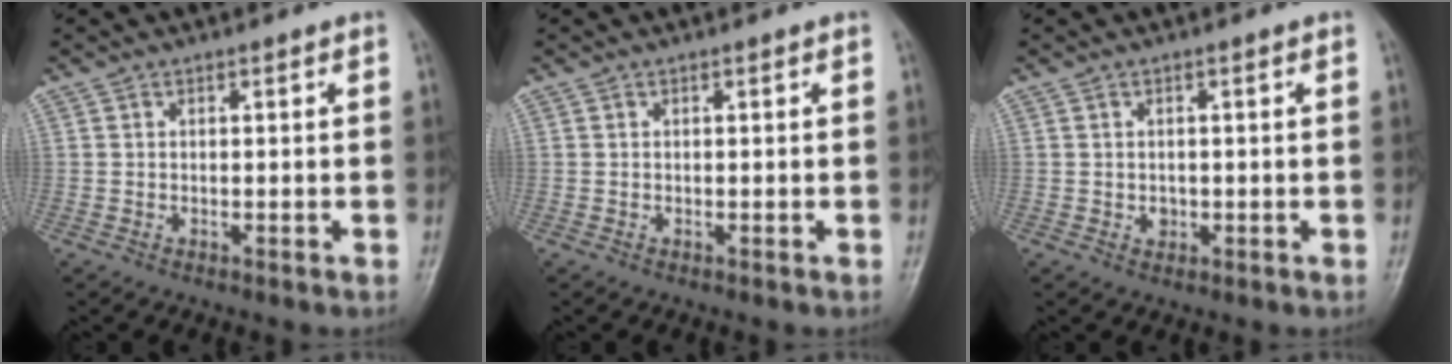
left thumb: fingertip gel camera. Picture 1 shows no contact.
{"total": 0.0}
{"total": 1.4, "force": [-0.2, 1.2, 0.7], "torque": [-0.005, 0.001, 0.001]}